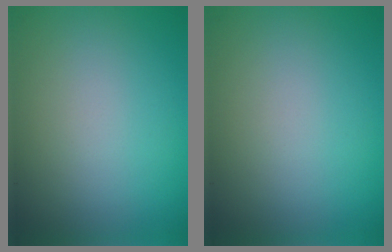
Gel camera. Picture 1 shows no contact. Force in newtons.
{"total": 0.0}